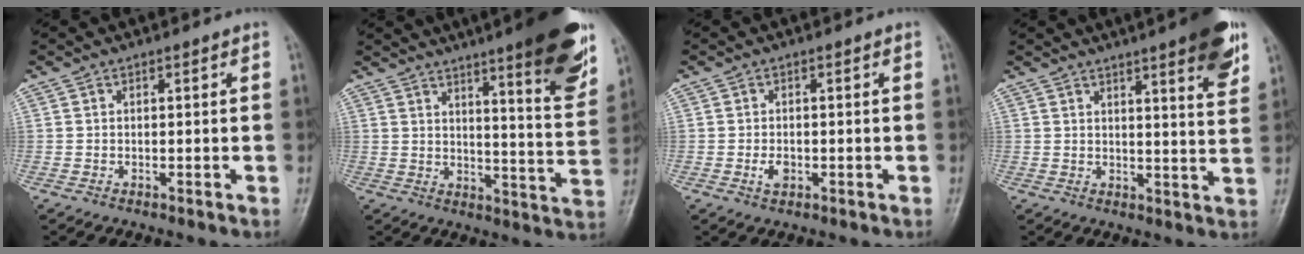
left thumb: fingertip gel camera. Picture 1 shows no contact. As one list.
[{"total": 18.5, "force": [11.4, 2.9, 14.4], "torque": [-0.167, -0.061, 0.152]}, {"total": 2.2, "force": [-0.6, 1.5, 1.5], "torque": [-0.026, 0.000, -0.011]}, {"total": 10.9, "force": [6.5, 1.7, 8.6], "torque": [-0.097, -0.030, 0.079]}]